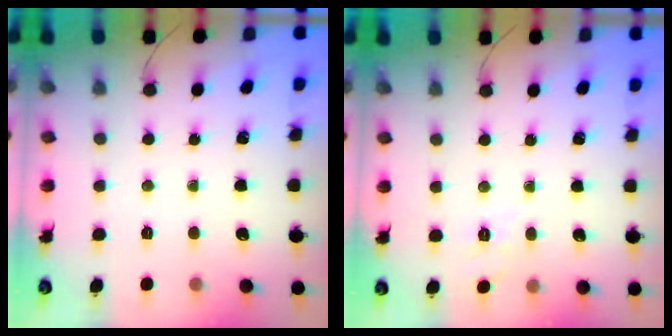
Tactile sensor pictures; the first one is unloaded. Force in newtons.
{"total": 3.5, "press": 3.1, "slide": 1.7}